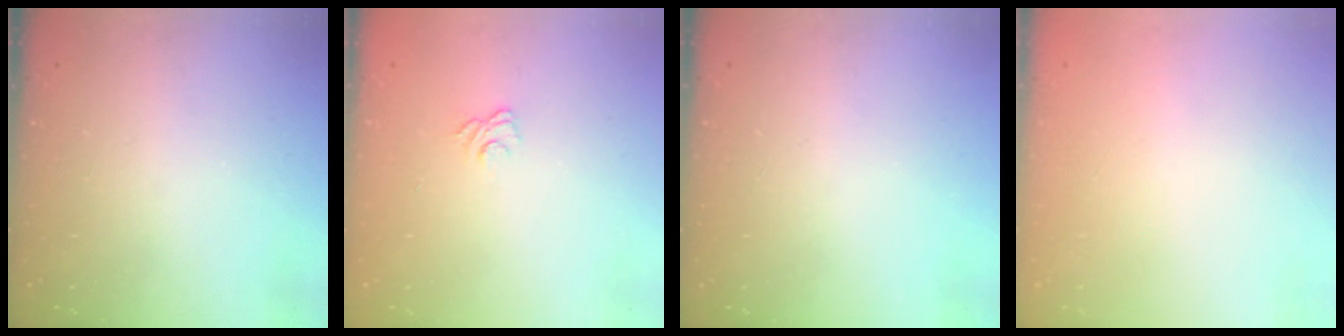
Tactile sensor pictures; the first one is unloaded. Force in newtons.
{"total": 3.1, "press": 2.8, "slide": 1.3}
{"total": 0.0}
{"total": 2.7, "press": 2.6, "slide": 0.8}